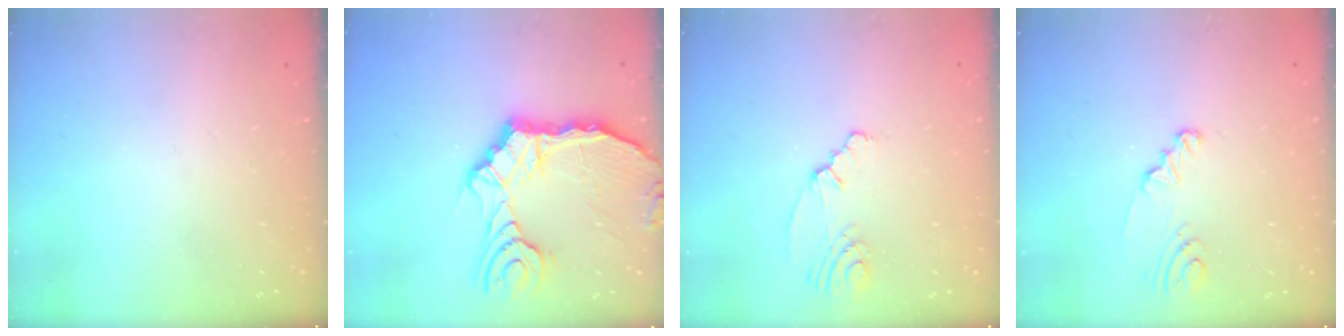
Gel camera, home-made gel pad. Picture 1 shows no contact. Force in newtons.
{"total": 14.7, "press": 14.1, "slide": 4.1}
{"total": 2.5, "press": 2.2, "slide": 1.2}
{"total": 2.5, "press": 2.5, "slide": 0.3}